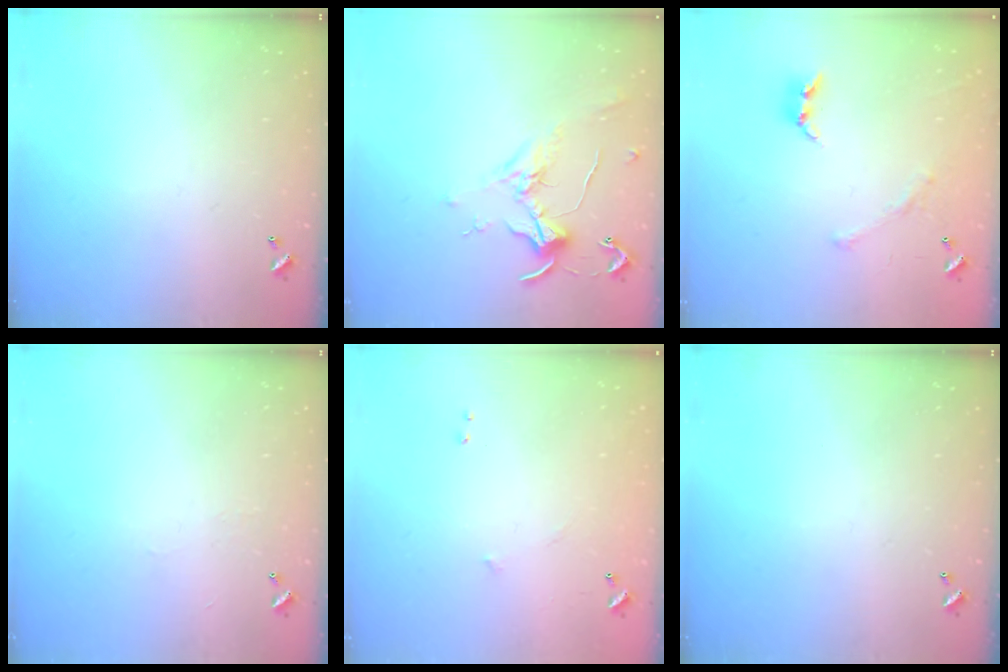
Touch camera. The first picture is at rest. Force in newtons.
{"total": 0.7, "press": 0.3, "slide": 0.7}
{"total": 2.3, "press": 2.0, "slide": 1.0}
{"total": 2.3, "press": 2.3, "slide": 0.4}
{"total": 7.0, "press": 7.0, "slide": 0.6}
{"total": 0.0}